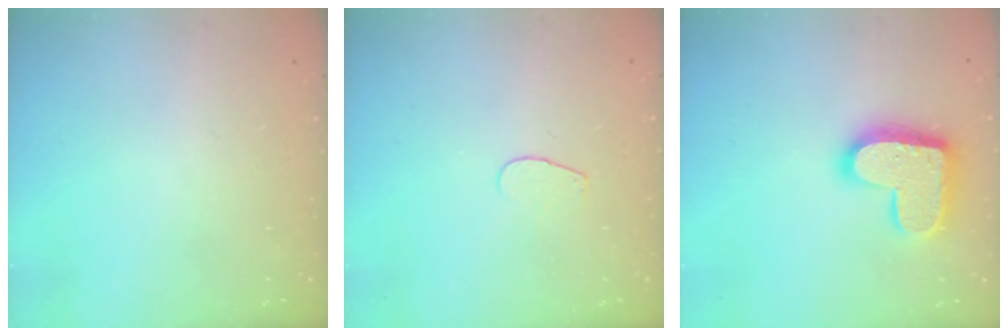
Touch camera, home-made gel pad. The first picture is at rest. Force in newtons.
{"total": 3.2, "press": 3.2, "slide": 0.3}
{"total": 20.1, "press": 20.1, "slide": 1.3}